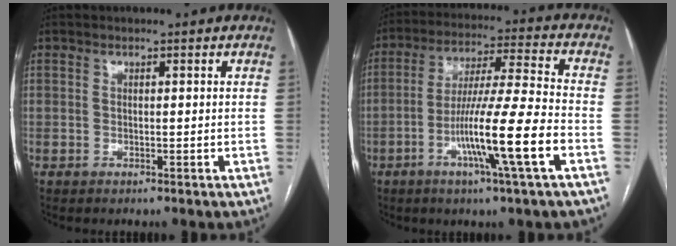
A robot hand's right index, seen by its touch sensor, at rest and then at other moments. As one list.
[{"total": 13.9, "force": [-5.2, -1.1, 12.9], "torque": [-0.232, -0.008, -0.095]}]